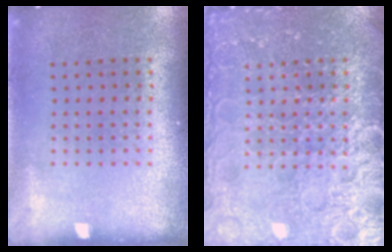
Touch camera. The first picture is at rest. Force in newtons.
{"total": 6.9, "press": 6.8, "slide": 0.8}